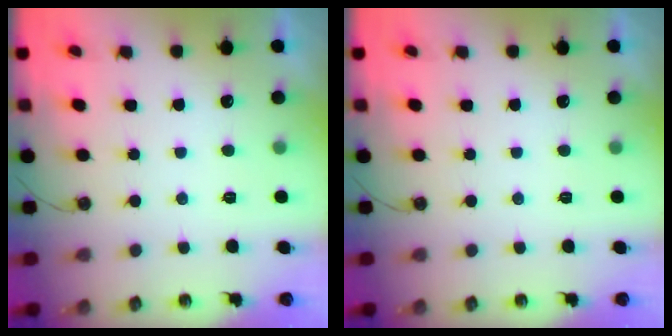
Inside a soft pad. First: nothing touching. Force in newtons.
{"total": 0.0}